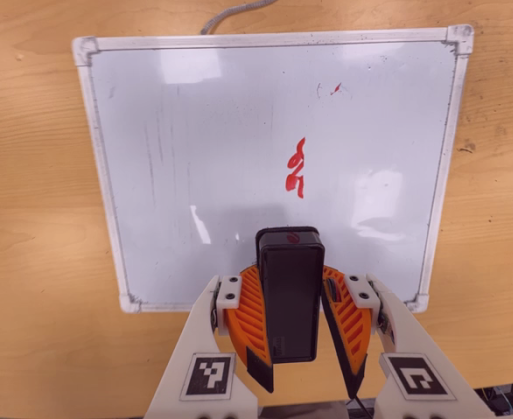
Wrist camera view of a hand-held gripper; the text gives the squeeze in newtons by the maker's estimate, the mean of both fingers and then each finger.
{"total": 9.1, "left": 9.2, "right": 9.1}